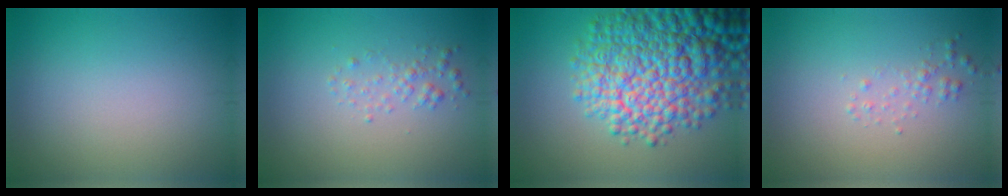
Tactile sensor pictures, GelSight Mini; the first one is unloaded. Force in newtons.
{"total": 1.3, "press": 1.3, "slide": 0.0}
{"total": 12.2, "press": 12.2, "slide": 0.4}
{"total": 1.1, "press": 1.1, "slide": 0.0}